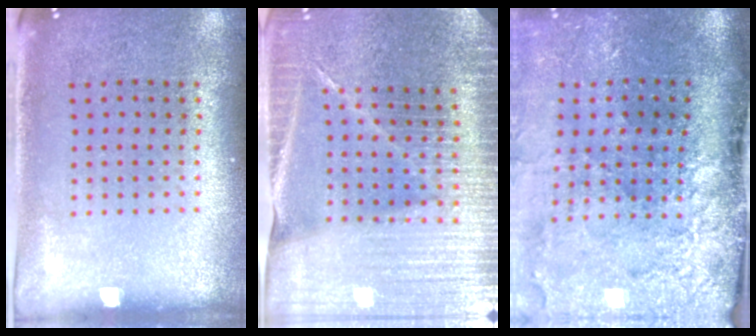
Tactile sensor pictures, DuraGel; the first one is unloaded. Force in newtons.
{"total": 4.7, "press": 4.4, "slide": 1.8}
{"total": 4.7, "press": 3.6, "slide": 3.1}